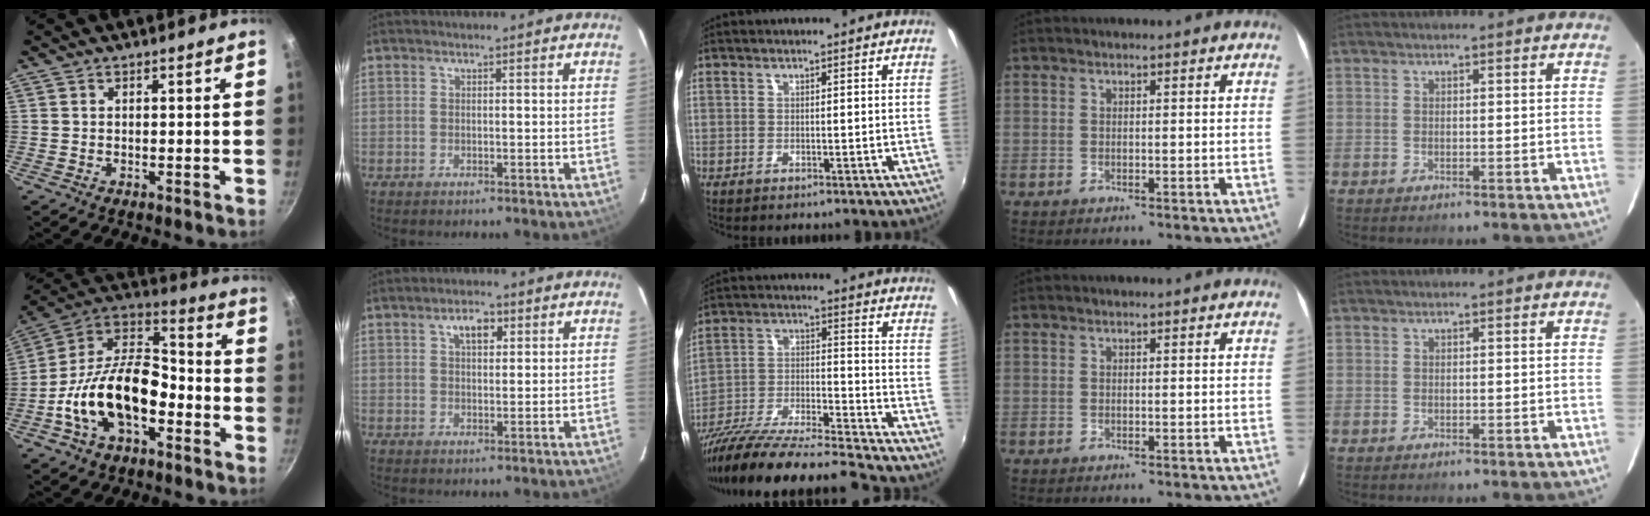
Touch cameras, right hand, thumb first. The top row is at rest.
{"thumb": {"total": 20.3, "force": [-6.5, 11.6, 15.4], "torque": [-0.252, 0.061, -0.134]}, "index": {"total": 4.1, "force": [1.8, 2.2, 2.9], "torque": [-0.047, 0.012, 0.031]}, "middle": {"total": 20.4, "force": [-17.3, 1.4, 10.8], "torque": [-0.188, -0.037, -0.289]}}